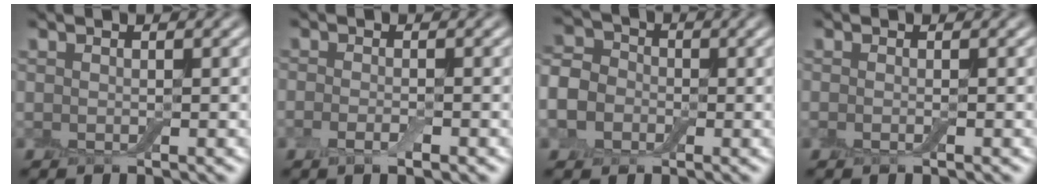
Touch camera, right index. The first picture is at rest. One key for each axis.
{"total": 1.9, "fx": -0.8, "fy": 0.6, "fz": 1.6, "tx": -0.029, "ty": -0.005, "tz": -0.018}
{"total": 7.6, "fx": -2.2, "fy": 6.5, "fz": 3.1, "tx": -0.067, "ty": -0.001, "tz": -0.074}
{"total": 0.8, "fx": -0.3, "fy": 0.1, "fz": 0.7, "tx": -0.013, "ty": -0.004, "tz": -0.006}